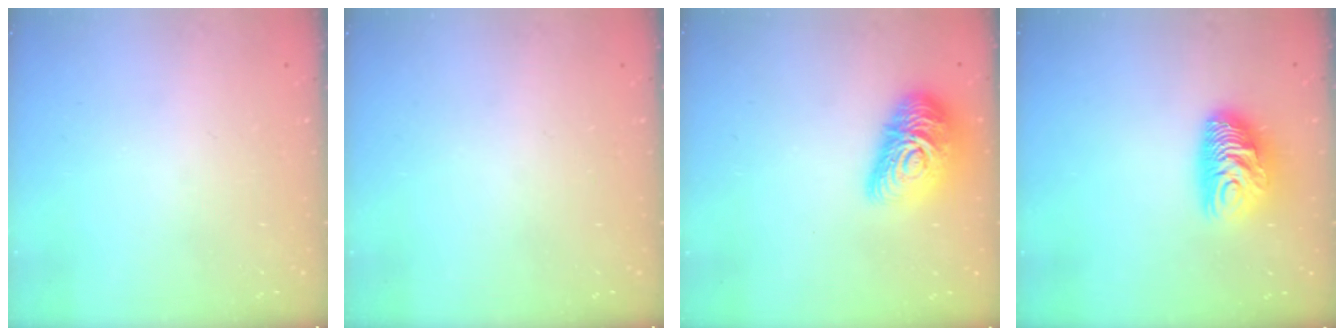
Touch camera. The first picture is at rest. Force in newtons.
{"total": 0.0}
{"total": 16.1, "press": 16.0, "slide": 1.0}
{"total": 10.8, "press": 10.7, "slide": 1.0}